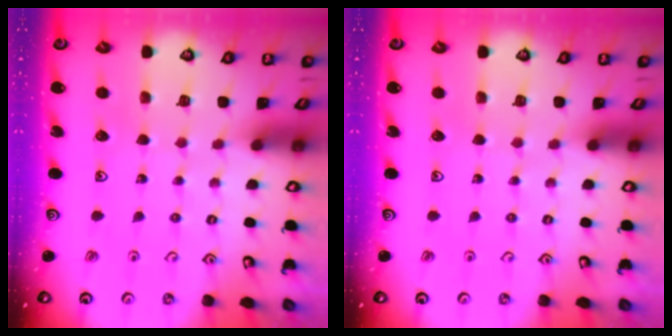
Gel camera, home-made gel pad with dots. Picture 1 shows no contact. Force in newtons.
{"total": 0.0}